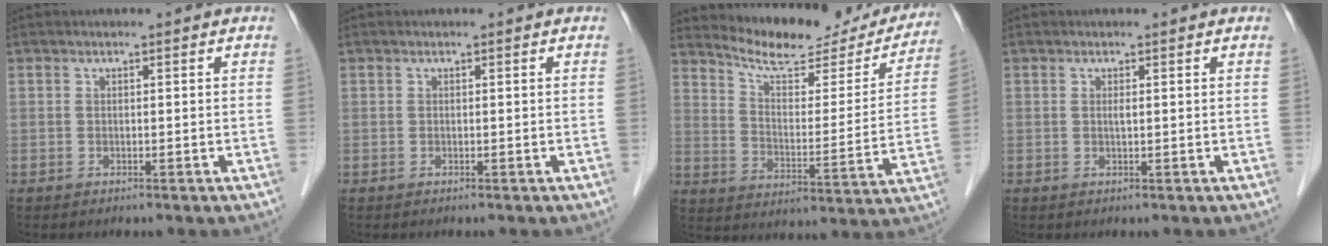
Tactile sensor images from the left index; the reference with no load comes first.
{"total": 0.0}
{"total": 18.5, "force": [17.2, 4.6, 5.2], "torque": [-0.066, -0.026, 0.229]}
{"total": 0.5, "force": [0.2, 0.1, 0.5], "torque": [-0.013, -0.001, 0.003]}